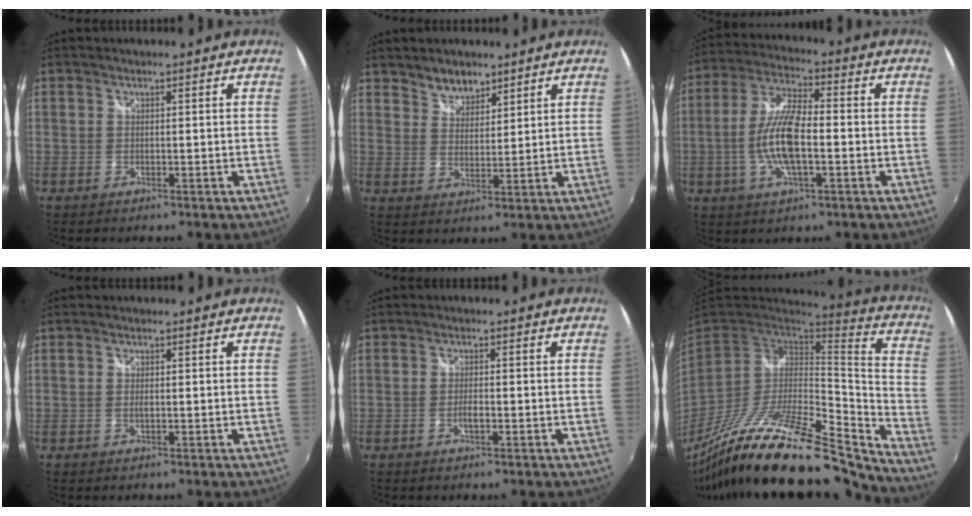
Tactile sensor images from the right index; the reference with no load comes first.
{"total": 5.0, "force": [4.0, 2.4, 1.7], "torque": [-0.020, 0.007, 0.072]}
{"total": 11.5, "force": [-2.4, 3.6, 10.6], "torque": [-0.219, 0.003, -0.048]}
{"total": 0.9, "force": [-0.1, 0.3, 0.9], "torque": [-0.019, 0.000, -0.002]}
{"total": 1.8, "force": [-0.8, 0.5, 1.6], "torque": [-0.033, 0.000, -0.014]}
{"total": 27.2, "force": [-22.3, 4.6, 14.7], "torque": [-0.232, -0.041, -0.380]}